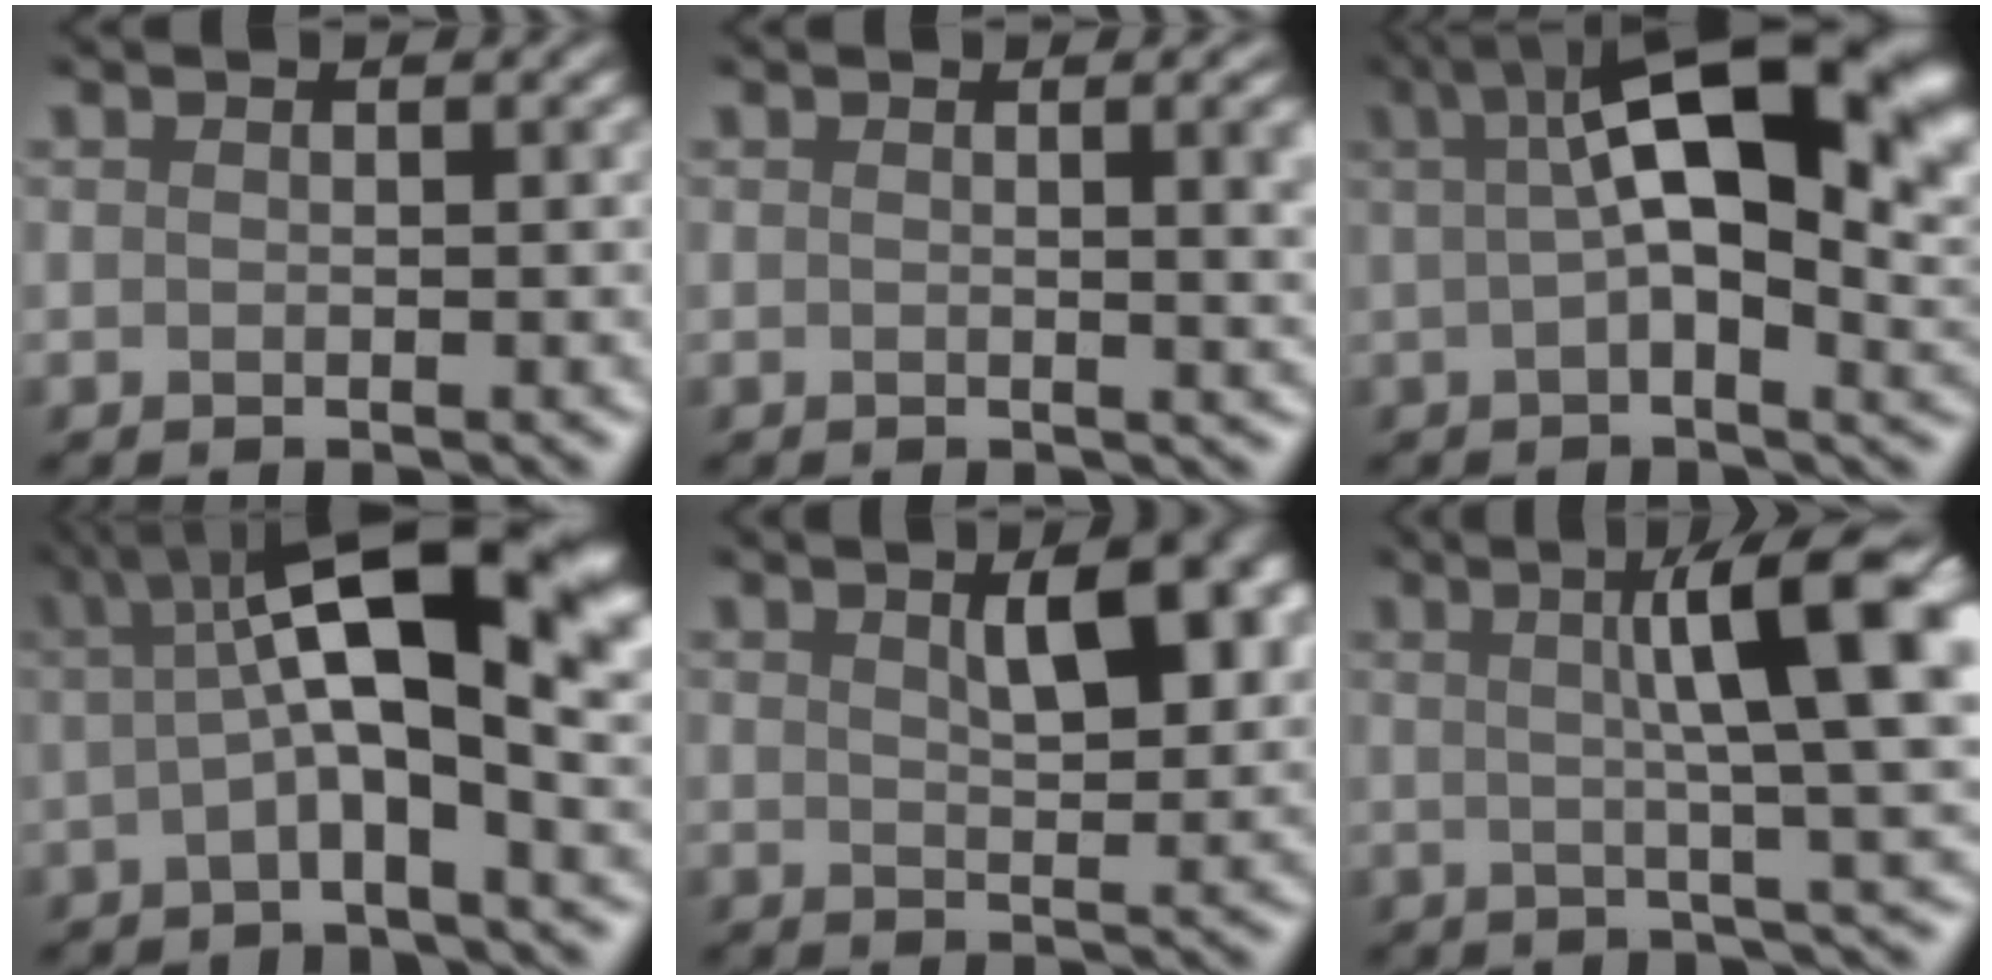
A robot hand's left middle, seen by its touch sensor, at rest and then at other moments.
{"total": 4.4, "force": [0.9, 1.9, 3.8], "torque": [-0.027, 0.027, -0.006]}
{"total": 12.9, "force": [4.7, 3.8, 11.4], "torque": [-0.188, 0.021, 0.085]}
{"total": 11.7, "force": [3.2, 2.8, 10.9], "torque": [-0.190, 0.025, 0.063]}
{"total": 4.0, "force": [1.9, 0.6, 3.5], "torque": [-0.046, 0.018, 0.033]}
{"total": 8.7, "force": [2.0, 1.0, 8.4], "torque": [-0.102, 0.022, 0.039]}